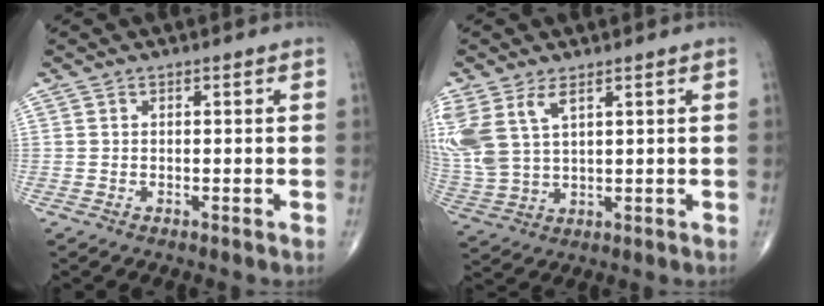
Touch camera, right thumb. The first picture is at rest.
{"total": 11.4, "force": [4.9, 6.1, 8.3], "torque": [-0.206, -0.008, 0.111]}